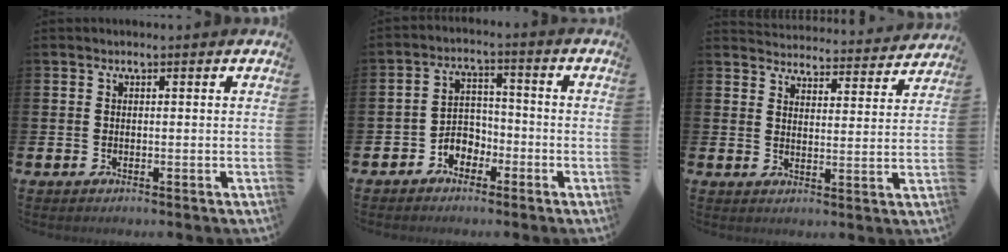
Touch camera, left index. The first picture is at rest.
{"total": 3.2, "force": [-2.1, 2.3, 0.6], "torque": [-0.023, 0.000, -0.051]}
{"total": 4.2, "force": [4.1, 0.4, 0.0], "torque": [-0.009, -0.038, 0.068]}